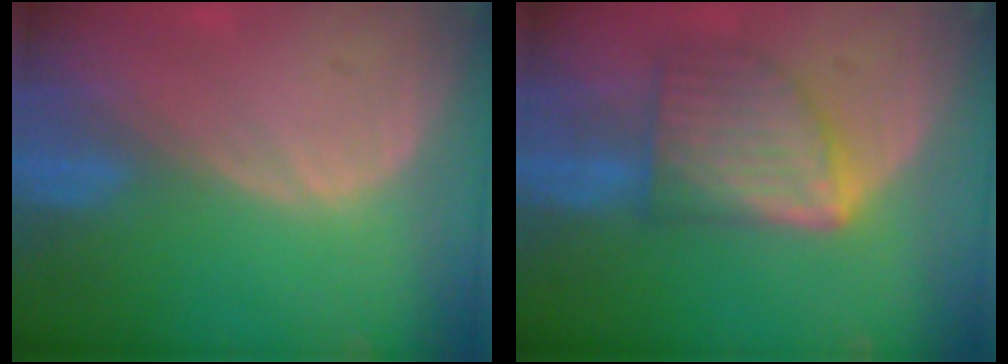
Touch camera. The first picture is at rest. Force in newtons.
{"total": 7.9, "press": 7.9, "slide": 0.3}